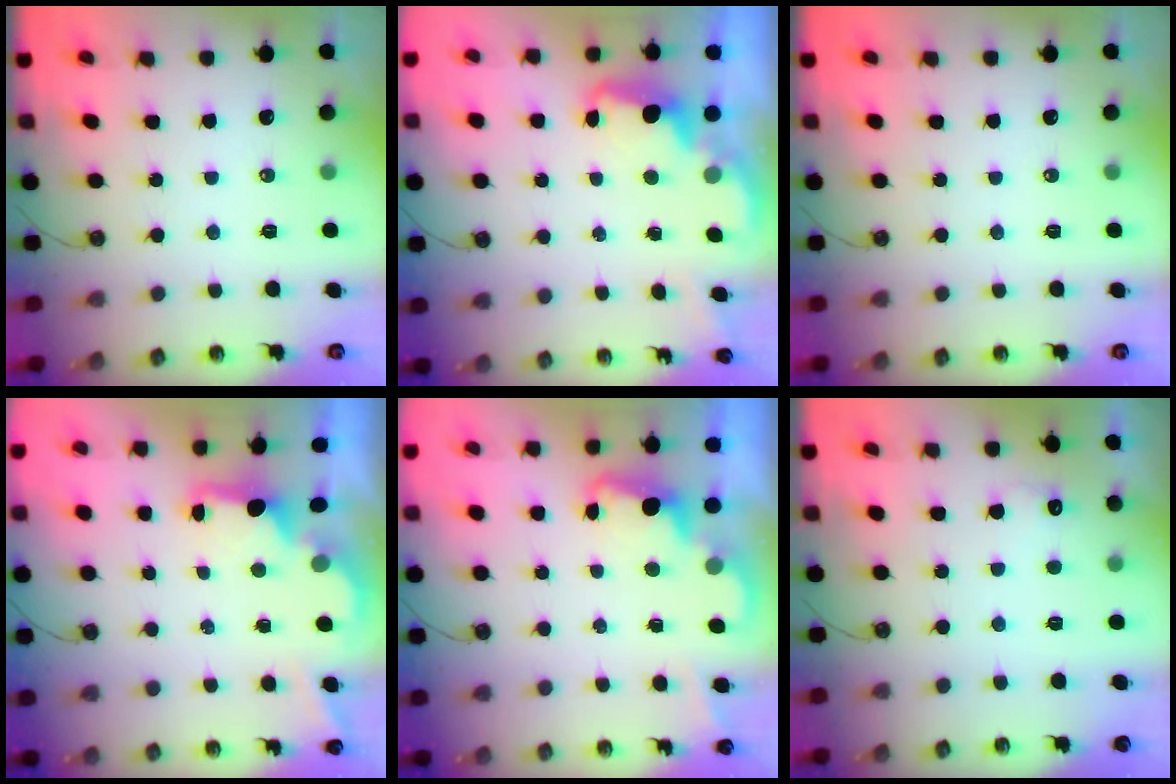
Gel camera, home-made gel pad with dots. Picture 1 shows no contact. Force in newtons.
{"total": 2.5, "press": 2.4, "slide": 0.5}
{"total": 0.0}
{"total": 1.9, "press": 1.8, "slide": 0.6}
{"total": 2.5, "press": 2.4, "slide": 0.5}
{"total": 4.1, "press": 3.9, "slide": 1.1}